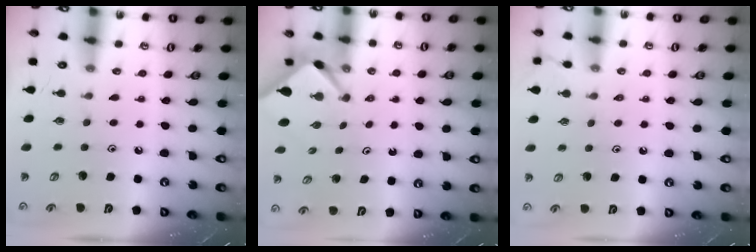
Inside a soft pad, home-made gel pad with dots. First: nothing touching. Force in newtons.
{"total": 2.7, "press": 2.7, "slide": 0.3}
{"total": 2.4, "press": 2.4, "slide": 0.5}